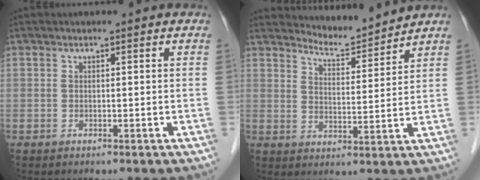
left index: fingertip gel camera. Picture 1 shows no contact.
{"total": 5.7, "force": [5.7, -0.3, -0.3], "torque": [-0.007, -0.011, 0.096]}